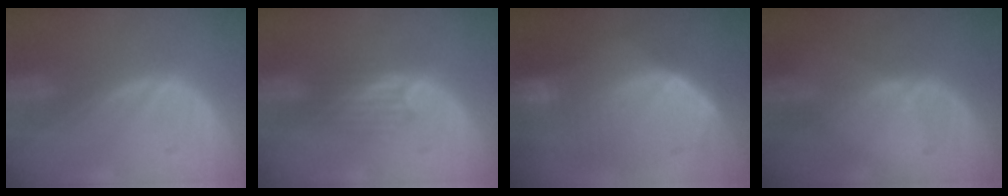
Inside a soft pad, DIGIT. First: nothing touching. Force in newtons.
{"total": 3.2, "press": 2.9, "slide": 1.4}
{"total": 10.8, "press": 9.4, "slide": 5.3}
{"total": 1.4, "press": 0.9, "slide": 1.1}